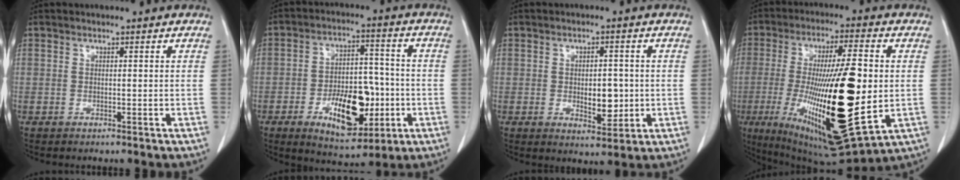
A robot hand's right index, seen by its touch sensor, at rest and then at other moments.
{"total": 13.5, "force": [-4.3, 6.2, 11.2], "torque": [-0.177, 0.013, -0.059]}
{"total": 6.3, "force": [-0.6, 2.7, 5.7], "torque": [-0.085, -0.007, -0.002]}
{"total": 27.1, "force": [-3.2, 5.4, 26.3], "torque": [-0.486, -0.038, -0.046]}